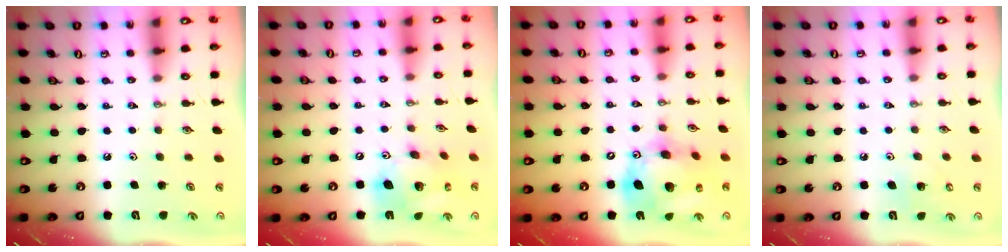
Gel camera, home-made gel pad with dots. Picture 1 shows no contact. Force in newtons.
{"total": 16.3, "press": 16.0, "slide": 3.0}
{"total": 20.4, "press": 20.2, "slide": 3.3}
{"total": 5.0, "press": 5.0, "slide": 0.3}